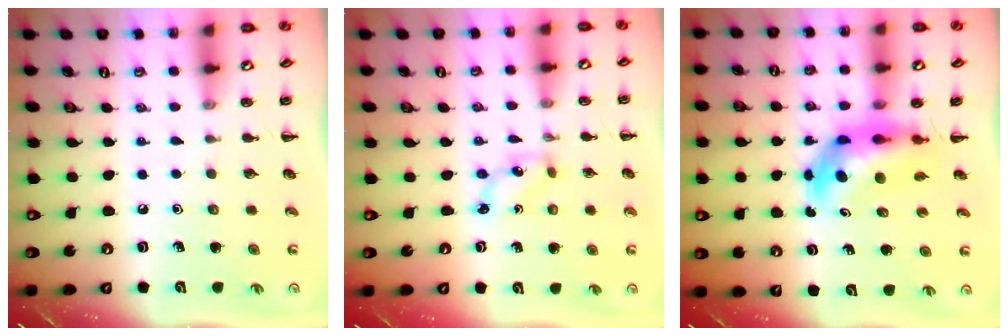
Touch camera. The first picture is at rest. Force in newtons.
{"total": 1.9, "press": 1.9, "slide": 0.3}
{"total": 7.2, "press": 6.9, "slide": 2.1}